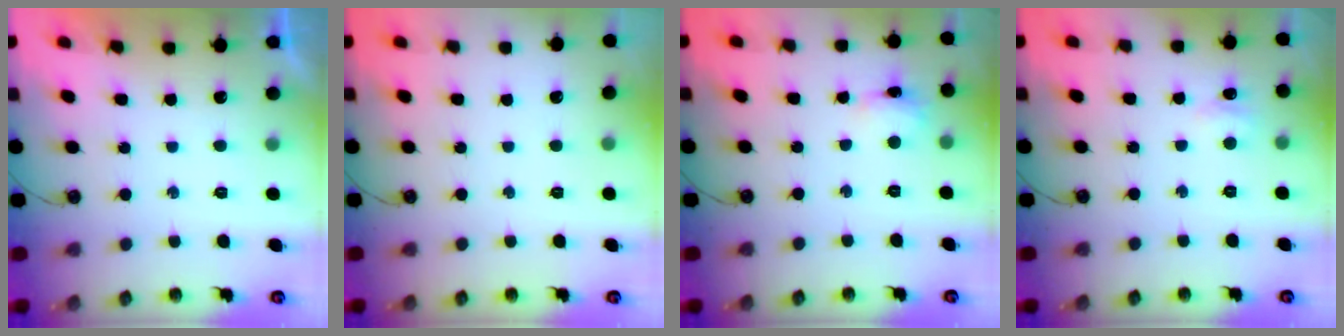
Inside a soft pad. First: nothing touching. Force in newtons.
{"total": 0.0}
{"total": 3.8, "press": 3.7, "slide": 0.2}
{"total": 5.1, "press": 5.0, "slide": 1.0}